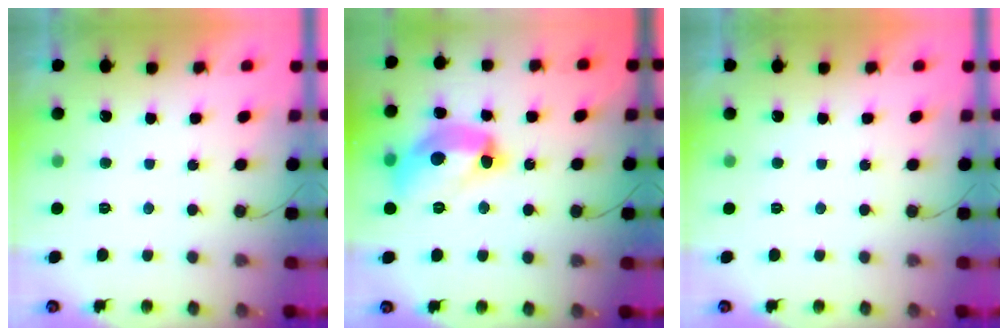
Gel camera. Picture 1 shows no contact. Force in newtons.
{"total": 14.2, "press": 14.1, "slide": 0.8}
{"total": 0.0}